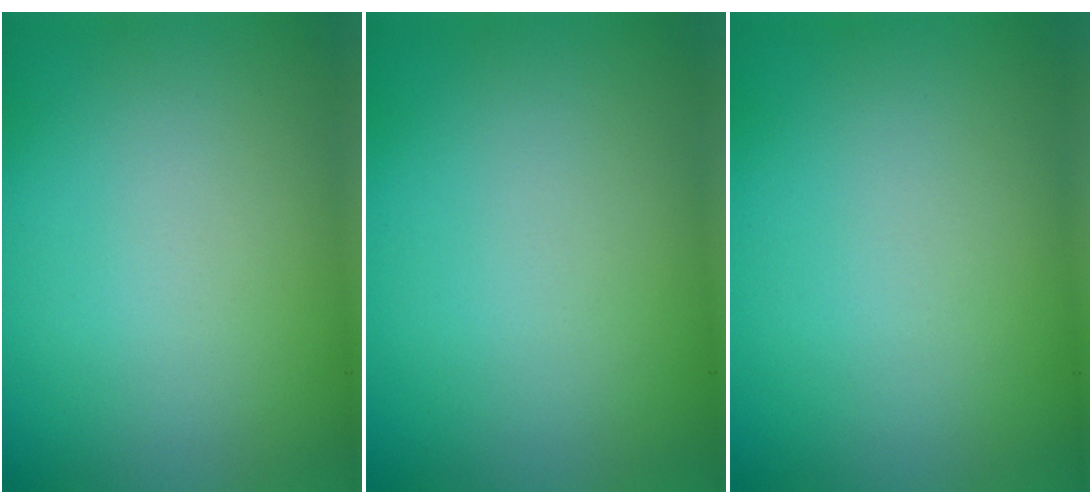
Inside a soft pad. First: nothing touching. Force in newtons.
{"total": 0.0}
{"total": 0.0}